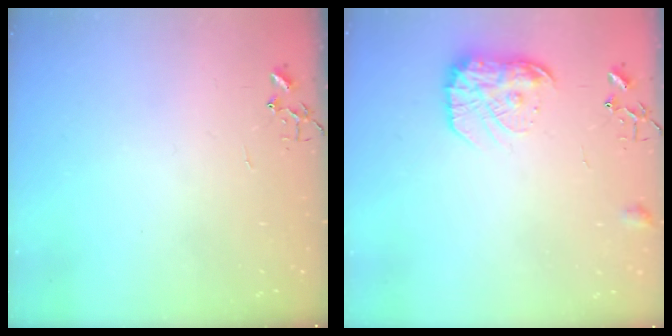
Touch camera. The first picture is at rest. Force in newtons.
{"total": 14.3, "press": 14.3, "slide": 0.9}